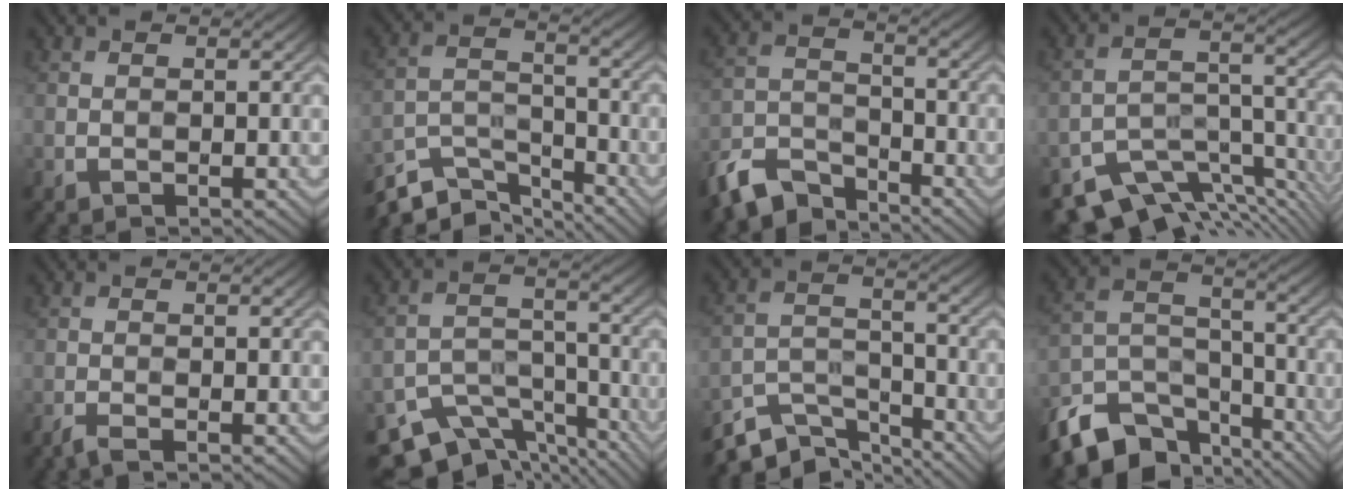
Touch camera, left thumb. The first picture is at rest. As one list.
[{"total": 8.2, "force": [-6.8, 2.7, 3.7], "torque": [-0.078, -0.010, -0.136]}, {"total": 8.1, "force": [-6.5, 3.5, 3.3], "torque": [-0.071, -0.010, -0.143]}, {"total": 10.0, "force": [-7.8, 4.1, 4.8], "torque": [-0.082, -0.017, -0.129]}, {"total": 1.3, "force": [-0.9, 0.0, 0.9], "torque": [-0.019, 0.000, -0.026]}, {"total": 10.2, "force": [-8.1, 4.8, 4.0], "torque": [-0.071, -0.014, -0.126]}, {"total": 8.0, "force": [-6.5, 3.0, 3.6], "torque": [-0.072, -0.009, -0.129]}, {"total": 11.8, "force": [-8.7, 6.0, 5.2], "torque": [-0.108, -0.013, -0.165]}]